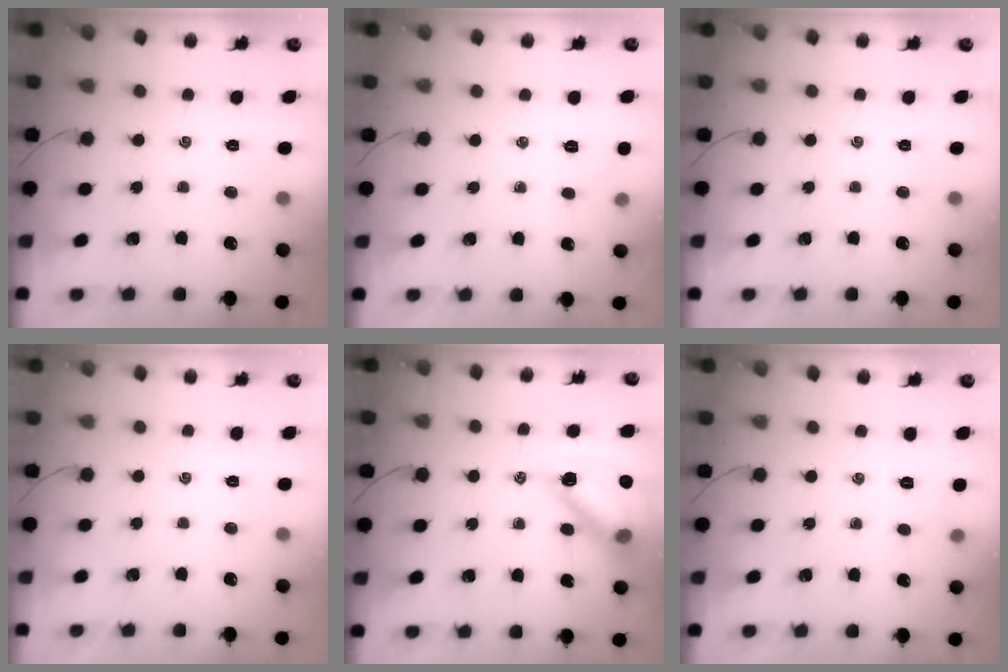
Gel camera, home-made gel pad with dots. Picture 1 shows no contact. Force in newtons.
{"total": 3.7, "press": 3.6, "slide": 0.9}
{"total": 0.0}
{"total": 0.0}
{"total": 16.6, "press": 16.5, "slide": 2.1}
{"total": 3.5, "press": 3.4, "slide": 0.9}